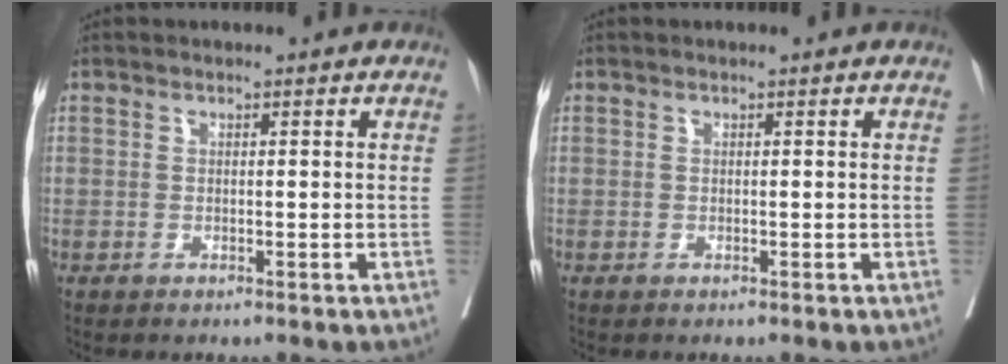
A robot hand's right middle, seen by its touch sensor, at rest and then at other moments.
{"total": 0.0}